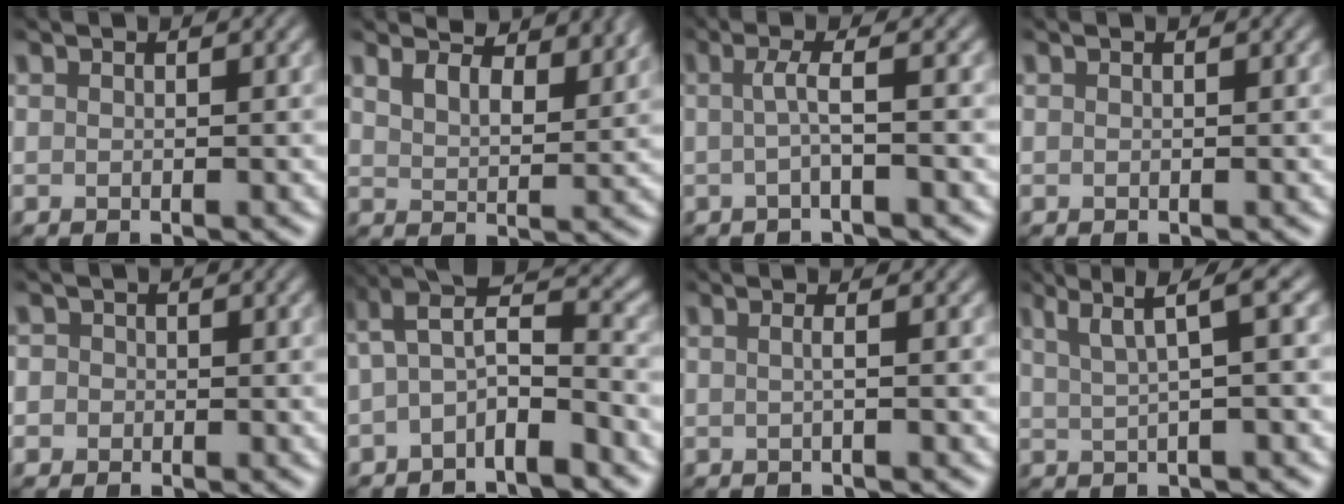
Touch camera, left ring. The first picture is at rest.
{"total": 5.6, "force": [4.7, 1.9, 2.4], "torque": [-0.042, 0.003, 0.063]}
{"total": 2.4, "force": [-0.2, 0.5, 2.3], "torque": [-0.040, -0.003, -0.009]}
{"total": 0.0}
{"total": 1.6, "force": [-0.1, 1.5, 0.4], "torque": [0.014, 0.006, -0.016]}
{"total": 5.1, "force": [-1.8, 2.0, 4.3], "torque": [-0.077, 0.013, -0.042]}
{"total": 1.7, "force": [0.1, 0.7, 1.5], "torque": [-0.012, -0.007, -0.016]}
{"total": 4.4, "force": [2.1, 0.7, 3.8], "torque": [-0.058, 0.014, 0.034]}